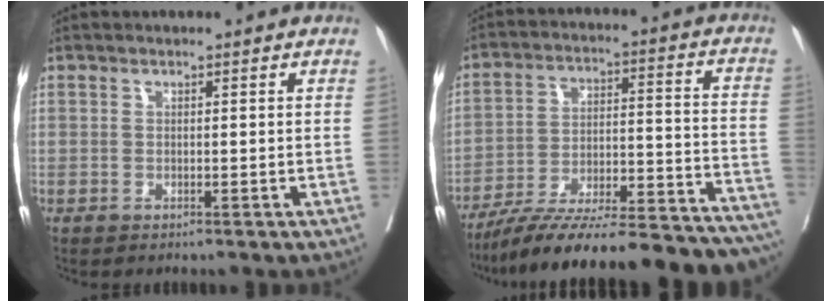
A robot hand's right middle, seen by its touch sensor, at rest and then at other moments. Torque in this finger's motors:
{"motor_torque": [1.05, -1.09, 0.40, 0.19]}